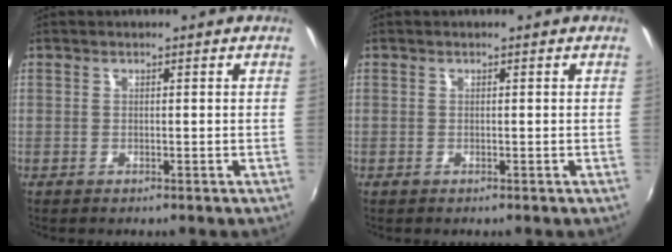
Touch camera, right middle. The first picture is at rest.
{"total": 0.0}